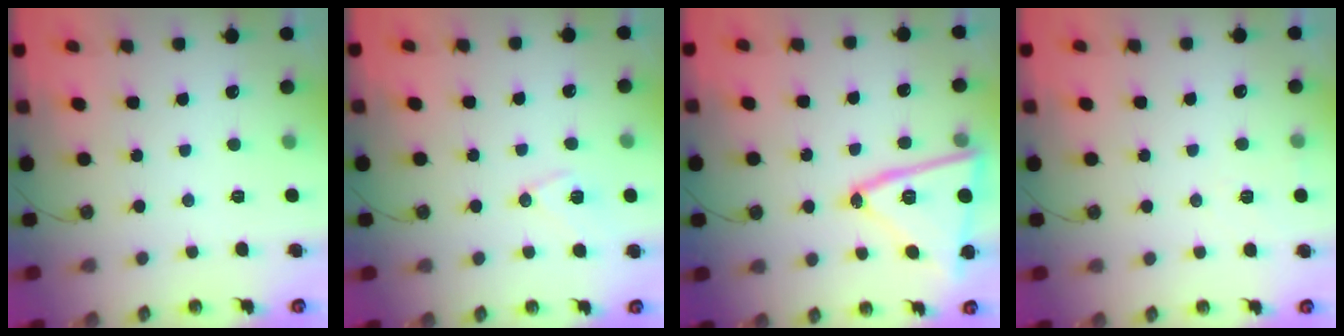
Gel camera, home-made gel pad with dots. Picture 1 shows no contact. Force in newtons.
{"total": 8.4, "press": 8.0, "slide": 2.6}
{"total": 18.5, "press": 18.4, "slide": 1.1}
{"total": 6.7, "press": 5.1, "slide": 4.4}